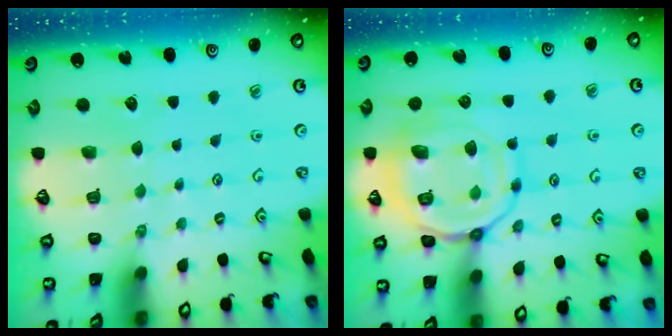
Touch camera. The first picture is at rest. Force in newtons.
{"total": 15.1, "press": 15.1, "slide": 1.4}